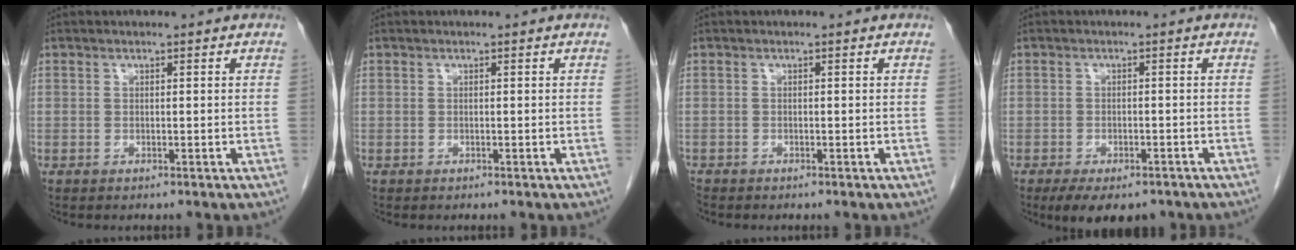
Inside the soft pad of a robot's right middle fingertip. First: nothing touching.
{"total": 0.0}
{"total": 0.8, "force": [-0.8, 0.3, 0.1], "torque": [-0.008, -0.002, -0.016]}
{"total": 8.0, "force": [-5.9, 3.4, 4.2], "torque": [-0.058, -0.006, -0.083]}